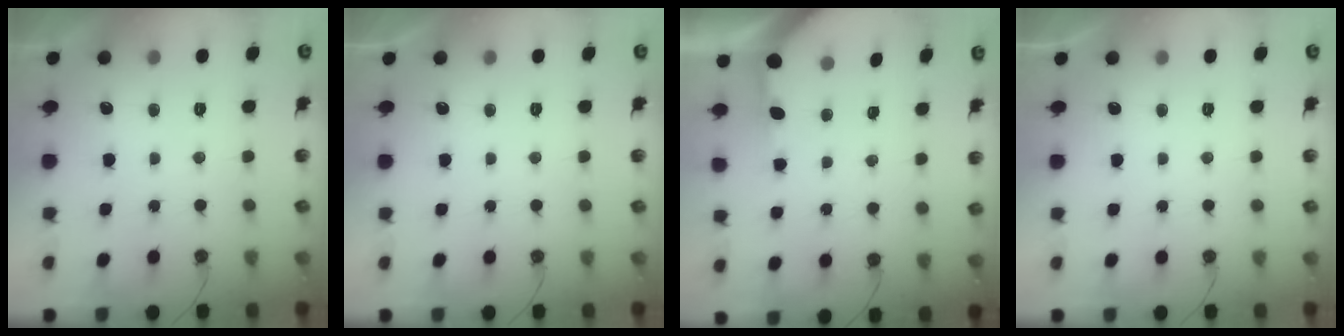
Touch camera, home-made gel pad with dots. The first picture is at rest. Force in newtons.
{"total": 0.0}
{"total": 3.9, "press": 3.9, "slide": 0.4}
{"total": 0.0}